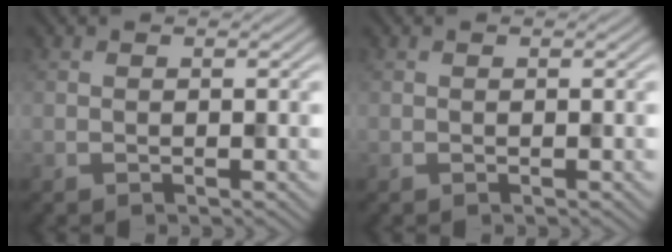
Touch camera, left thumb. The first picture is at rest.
{"total": 0.0}